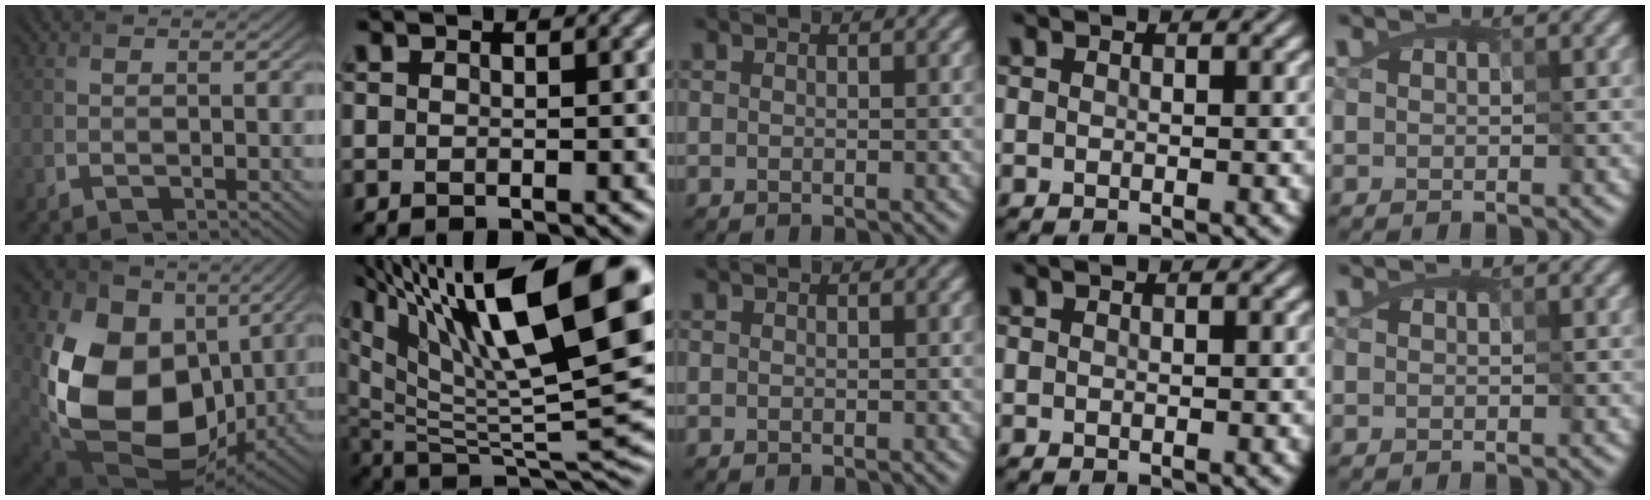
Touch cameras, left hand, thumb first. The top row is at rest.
{"thumb": {"total": 18.7, "force": [0.2, 13.5, 12.9], "torque": [-0.286, -0.032, 0.006]}, "index": {"total": 18.6, "force": [9.9, 6.0, 14.7], "torque": [-0.249, 0.031, 0.174]}}